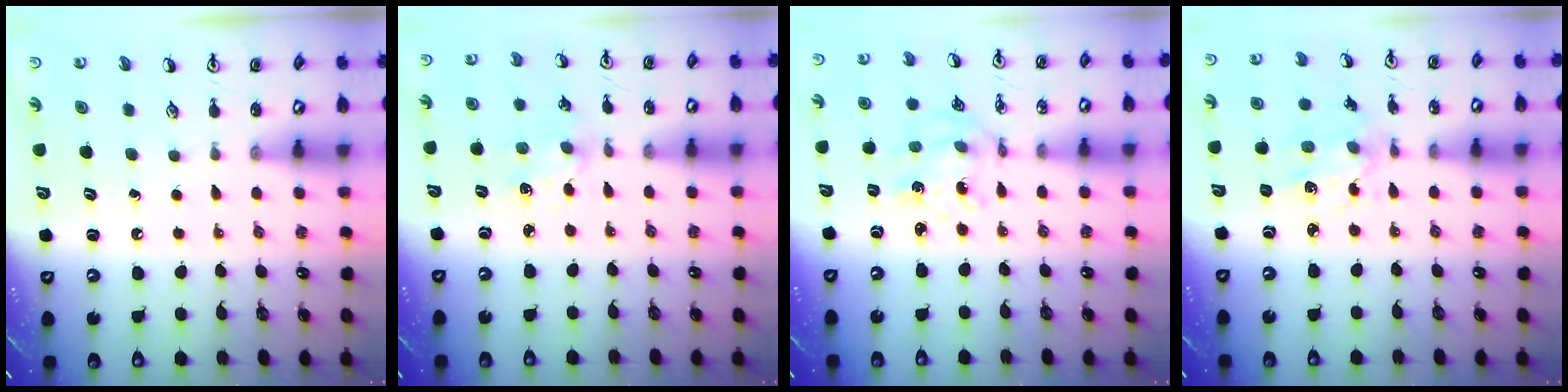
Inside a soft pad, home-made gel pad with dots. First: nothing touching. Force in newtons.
{"total": 2.3, "press": 2.3, "slide": 0.3}
{"total": 2.9, "press": 2.7, "slide": 1.0}
{"total": 3.0, "press": 2.8, "slide": 0.9}